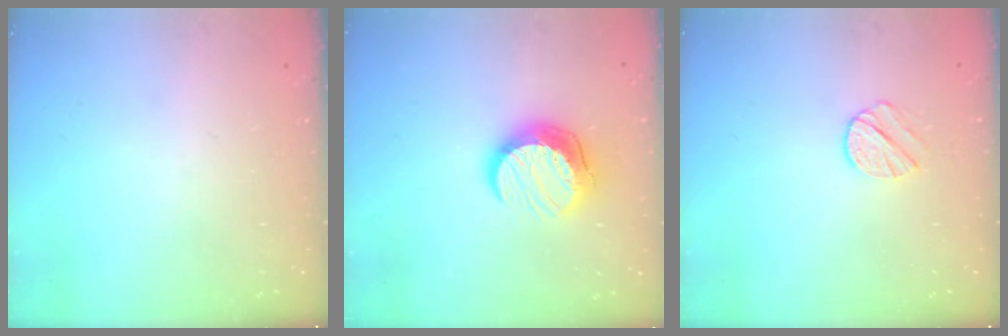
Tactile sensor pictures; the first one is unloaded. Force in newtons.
{"total": 11.8, "press": 11.8, "slide": 1.0}
{"total": 7.4, "press": 7.4, "slide": 0.6}